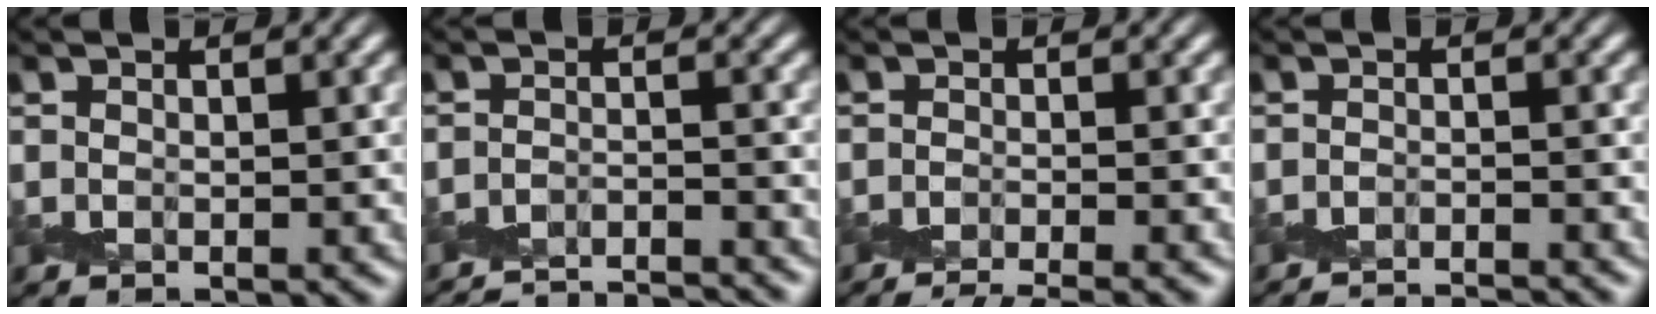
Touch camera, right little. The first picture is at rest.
{"total": 10.0, "force": [-9.9, 1.3, 1.4], "torque": [-0.008, -0.009, -0.148]}
{"total": 5.6, "force": [-4.6, 0.8, 3.2], "torque": [-0.046, -0.028, -0.068]}
{"total": 4.9, "force": [-4.8, -0.2, 0.9], "torque": [-0.011, -0.014, -0.078]}